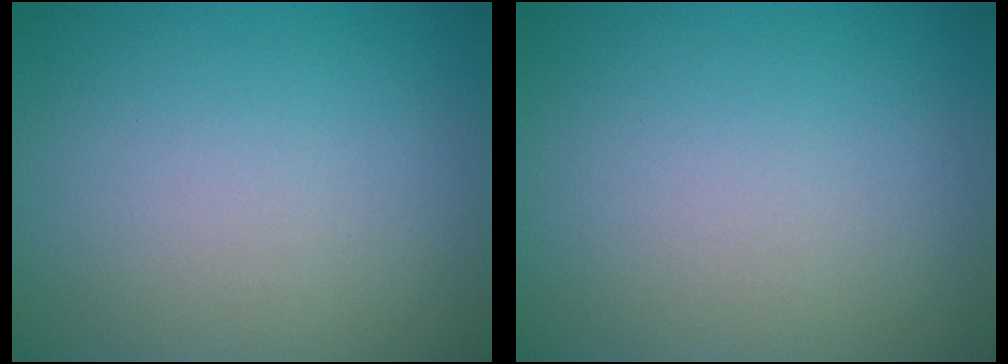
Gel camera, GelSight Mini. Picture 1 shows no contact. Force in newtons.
{"total": 0.0}